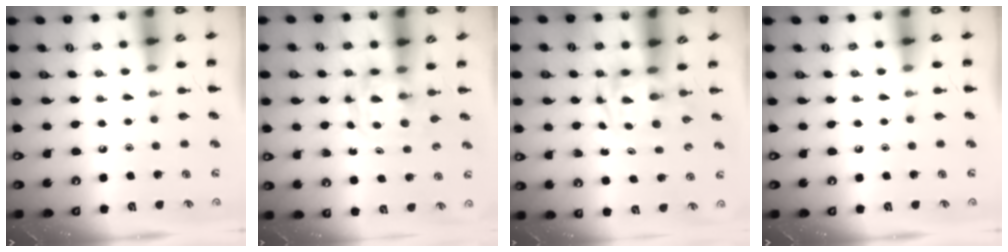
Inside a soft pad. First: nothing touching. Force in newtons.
{"total": 3.8, "press": 3.8, "slide": 0.2}
{"total": 3.3, "press": 3.2, "slide": 0.5}
{"total": 0.0}